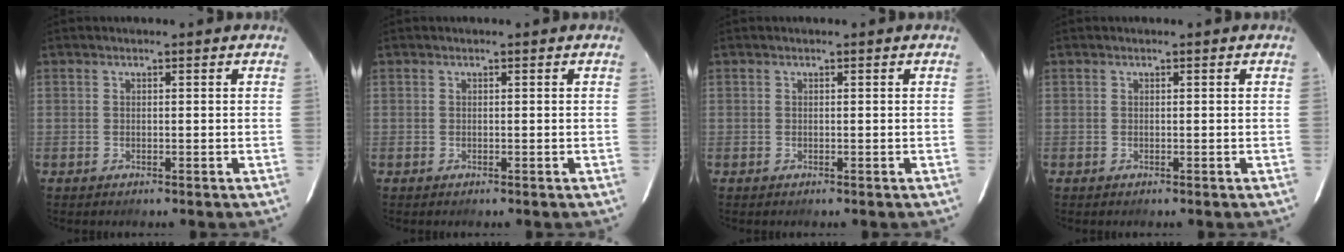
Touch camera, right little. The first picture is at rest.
{"total": 0.0}
{"total": 0.0}
{"total": 0.0}